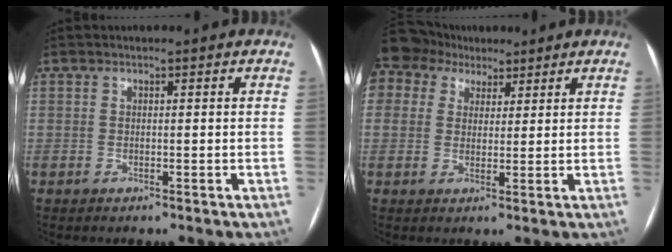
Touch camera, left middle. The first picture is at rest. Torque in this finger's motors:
{"motor_torque": [1.23, -0.91, 1.05, 0.21]}